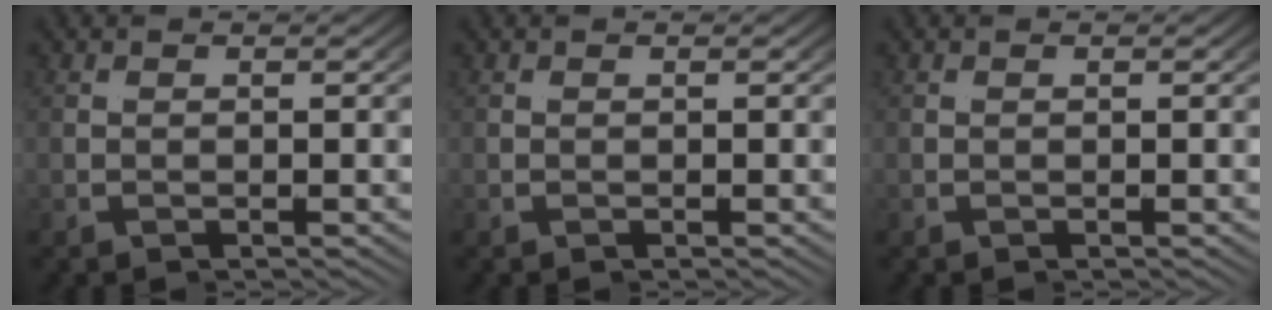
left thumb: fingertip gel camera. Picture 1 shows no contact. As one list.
[{"total": 0.0}, {"total": 0.0}]